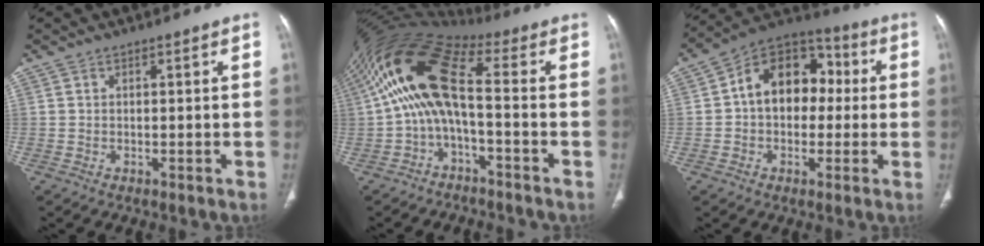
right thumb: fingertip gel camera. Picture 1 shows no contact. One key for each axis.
{"total": 14.8, "fx": -1.4, "fy": 5.9, "fz": 13.5, "tx": -0.269, "ty": 0.071, "tz": -0.037}
{"total": 14.6, "fx": 1.2, "fy": 10.5, "fz": 10.0, "tx": -0.113, "ty": 0.040, "tz": 0.004}